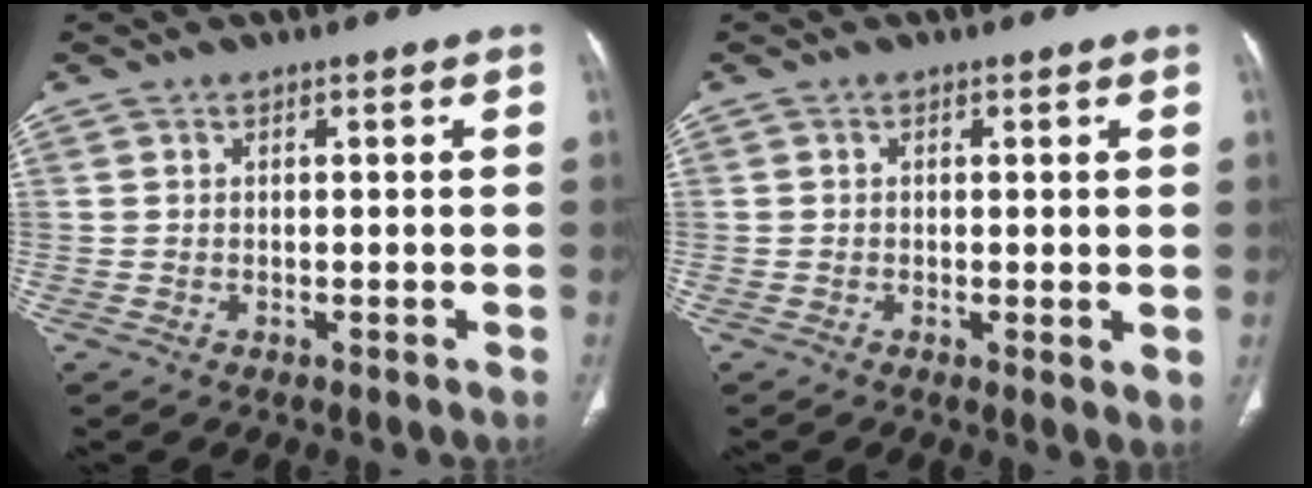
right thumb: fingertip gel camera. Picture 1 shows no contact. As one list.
[{"total": 2.5, "force": [-0.2, 0.7, 2.4], "torque": [-0.043, -0.011, -0.006]}]